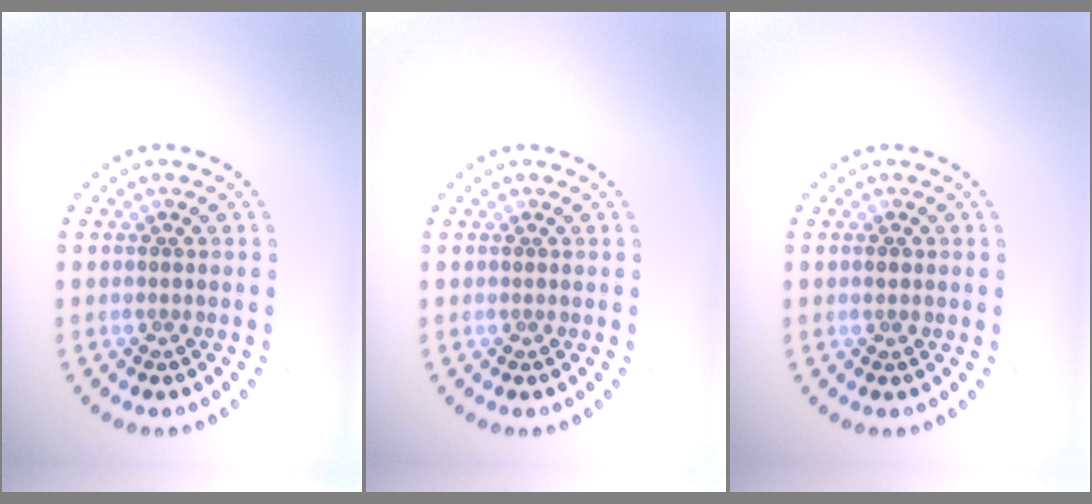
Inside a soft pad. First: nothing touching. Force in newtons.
{"total": 0.0}
{"total": 0.9, "press": 0.8, "slide": 0.2}